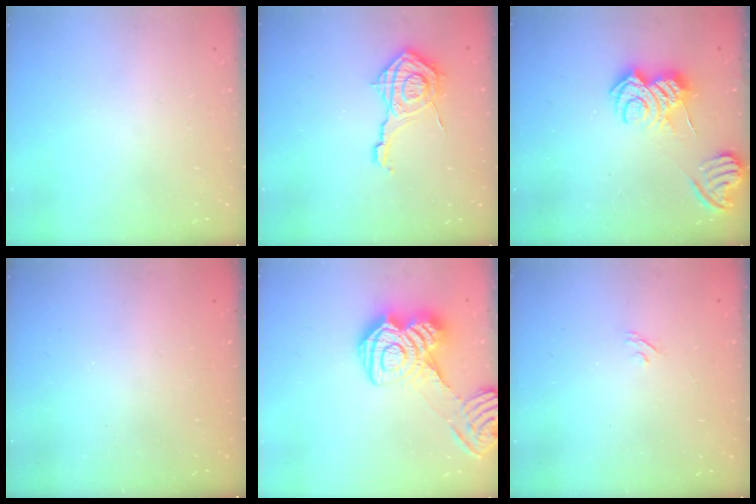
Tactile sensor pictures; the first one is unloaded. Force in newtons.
{"total": 13.6, "press": 13.5, "slide": 1.4}
{"total": 8.2, "press": 8.2, "slide": 0.9}
{"total": 2.4, "press": 2.2, "slide": 0.8}
{"total": 16.9, "press": 16.8, "slide": 1.2}
{"total": 2.2, "press": 1.9, "slide": 1.1}